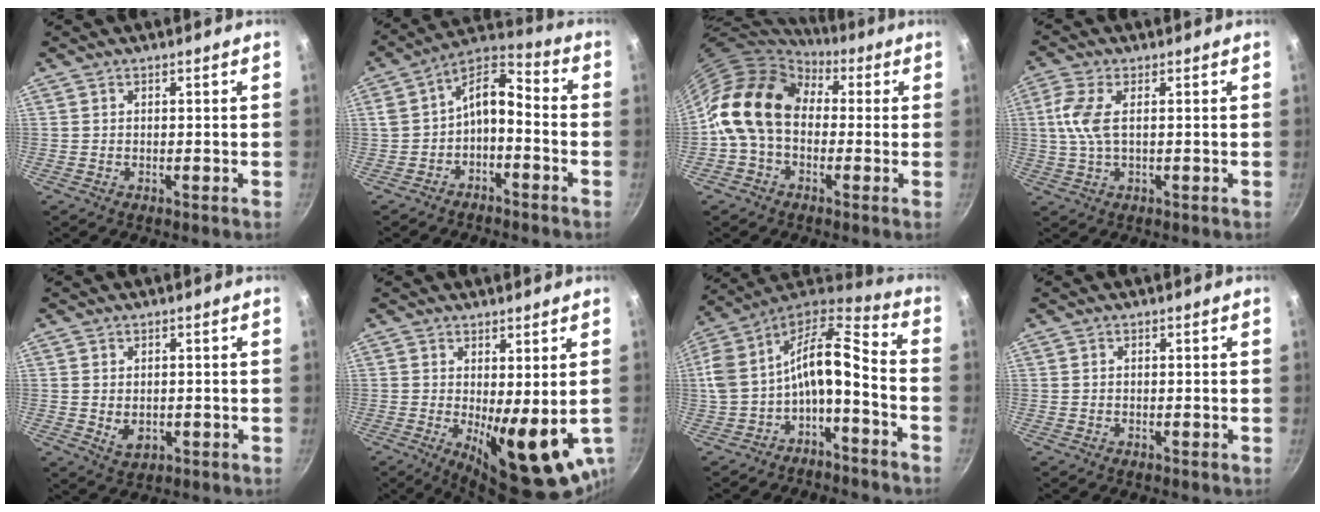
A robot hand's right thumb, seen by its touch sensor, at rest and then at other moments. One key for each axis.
{"total": 9.6, "fx": -2.9, "fy": 5.3, "fz": 7.4, "tx": -0.129, "ty": 0.068, "tz": -0.055}
{"total": 15.3, "fx": 1.8, "fy": 11.3, "fz": 10.2, "tx": -0.159, "ty": 0.029, "tz": 0.011}
{"total": 6.2, "fx": 0.8, "fy": 2.4, "fz": 5.7, "tx": -0.137, "ty": 0.007, "tz": 0.014}
{"total": 3.7, "fx": -0.2, "fy": 2.7, "fz": 2.5, "tx": -0.036, "ty": -0.008, "tz": 0.003}
{"total": 12.0, "fx": -1.0, "fy": 3.9, "fz": 11.3, "tx": -0.138, "ty": -0.018, "tz": 0.002}
{"total": 18.1, "fx": -4.6, "fy": 8.4, "fz": 15.4, "tx": -0.315, "ty": 0.062, "tz": -0.086}
{"total": 0.0}